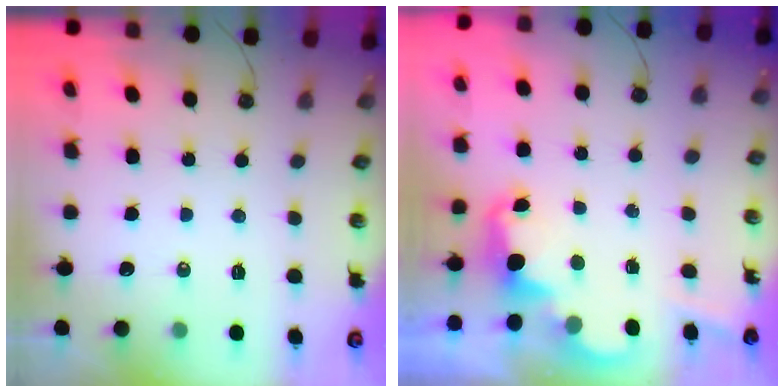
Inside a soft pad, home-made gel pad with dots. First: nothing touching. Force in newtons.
{"total": 2.4, "press": 2.3, "slide": 0.5}